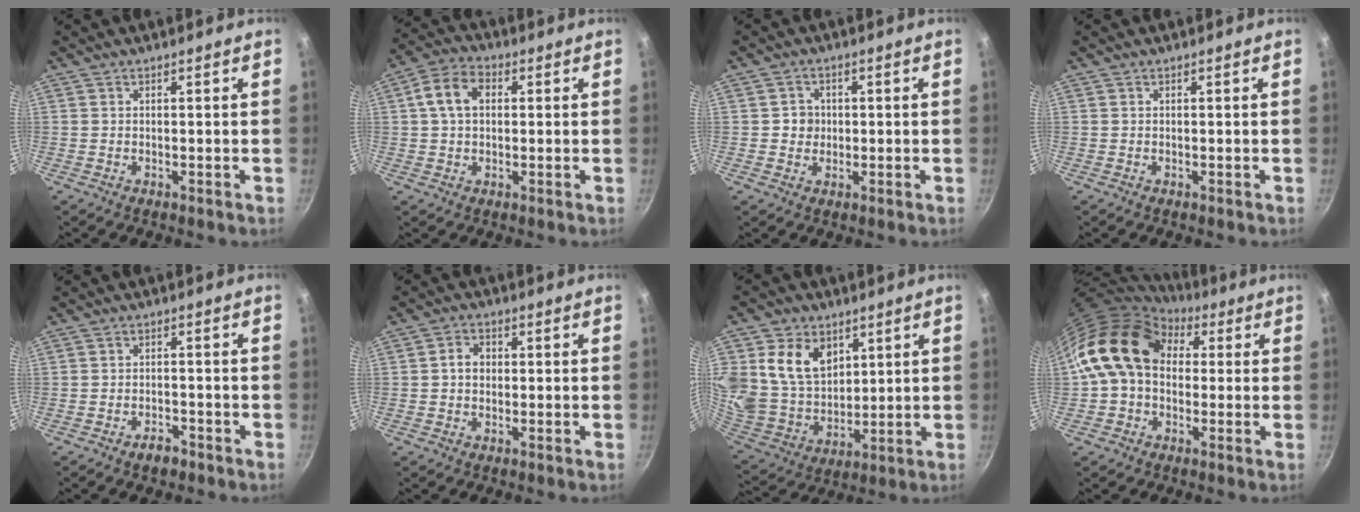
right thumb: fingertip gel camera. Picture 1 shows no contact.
{"total": 8.0, "force": [1.5, 5.6, 5.5], "torque": [-0.089, 0.019, 0.015]}
{"total": 3.2, "force": [0.0, 3.0, 1.0], "torque": [0.004, 0.004, -0.004]}
{"total": 0.0}
{"total": 3.1, "force": [-2.2, 1.6, 1.5], "torque": [-0.016, 0.022, -0.030]}
{"total": 3.6, "force": [0.1, 2.9, 2.1], "torque": [-0.019, 0.012, -0.002]}
{"total": 16.6, "force": [6.2, 12.4, 9.1], "torque": [-0.155, -0.034, 0.127]}
{"total": 15.3, "force": [3.2, 11.4, 9.6], "torque": [-0.138, 0.024, 0.039]}